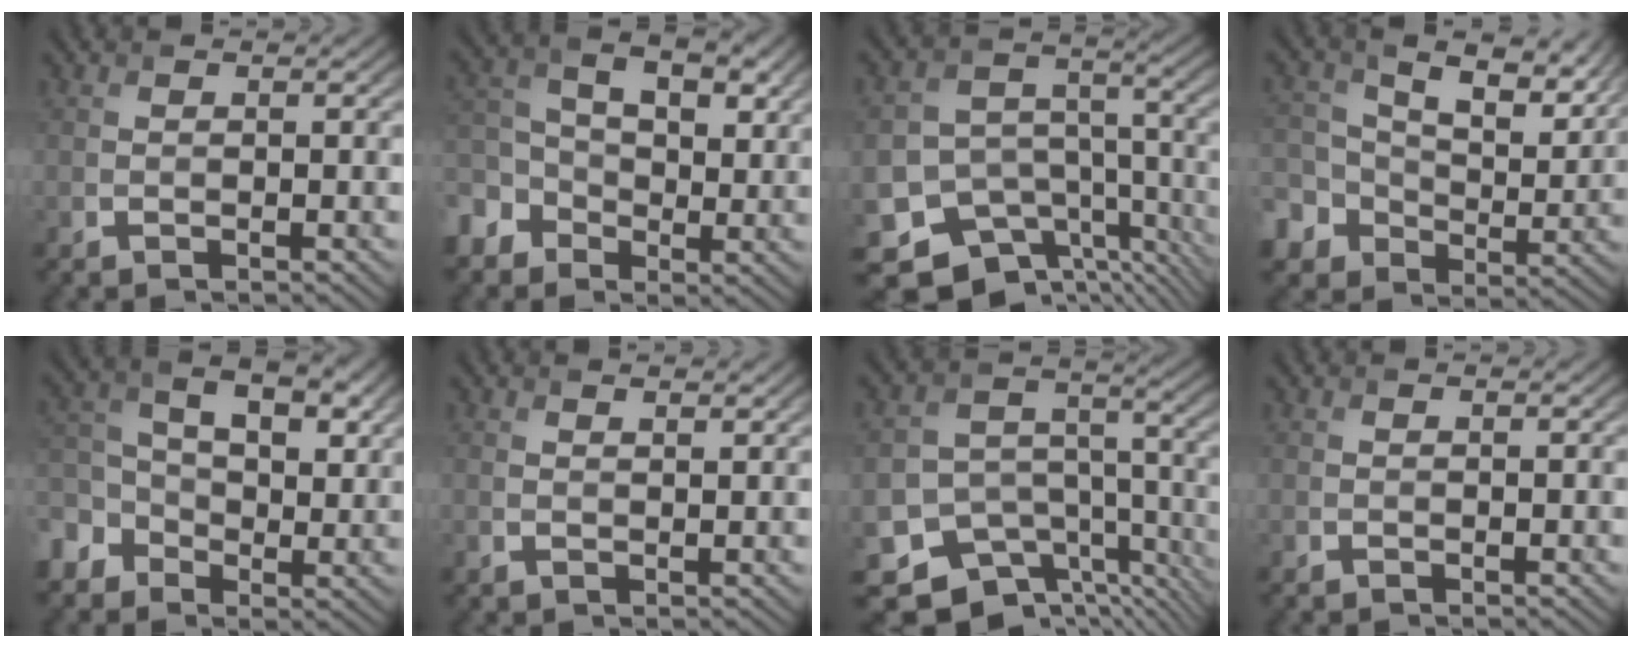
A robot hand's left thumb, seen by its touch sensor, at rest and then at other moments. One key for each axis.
{"total": 8.5, "fx": -0.7, "fy": 6.4, "fz": 5.7, "tx": -0.115, "ty": 0.010, "tz": -0.033}
{"total": 14.2, "fx": -8.2, "fy": 9.9, "fz": 6.0, "tx": -0.133, "ty": -0.026, "tz": -0.100}
{"total": 11.8, "fx": 3.1, "fy": 8.8, "fz": 7.1, "tx": -0.167, "ty": -0.012, "tz": 0.063}
{"total": 9.4, "fx": -0.4, "fy": 6.8, "fz": 6.5, "tx": -0.127, "ty": 0.010, "tz": -0.025}
{"total": 1.3, "fx": 1.1, "fy": 0.3, "fz": 0.6, "tx": -0.019, "ty": -0.002, "tz": 0.025}
{"total": 12.7, "fx": -7.6, "fy": 8.6, "fz": 5.4, "tx": -0.111, "ty": -0.025, "tz": -0.102}
{"total": 0.0}